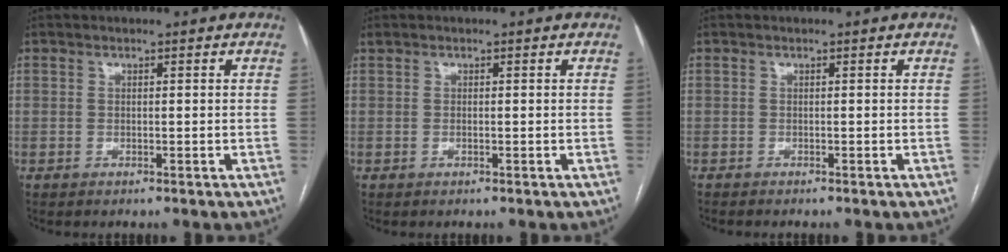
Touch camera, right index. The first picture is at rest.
{"total": 0.9, "force": [0.1, 0.4, 0.7], "torque": [-0.022, 0.002, 0.004]}
{"total": 1.3, "force": [-1.2, 0.2, 0.5], "torque": [-0.010, -0.004, -0.014]}